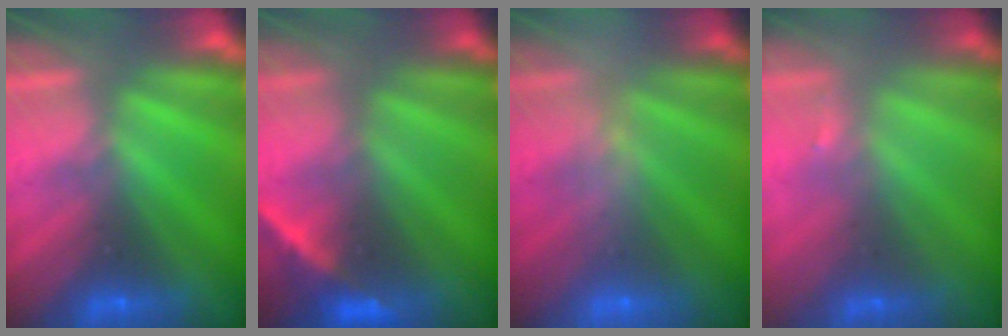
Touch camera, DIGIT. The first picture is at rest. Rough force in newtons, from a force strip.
{"total": 2.2}
{"total": 2.5}
{"total": 1.6}